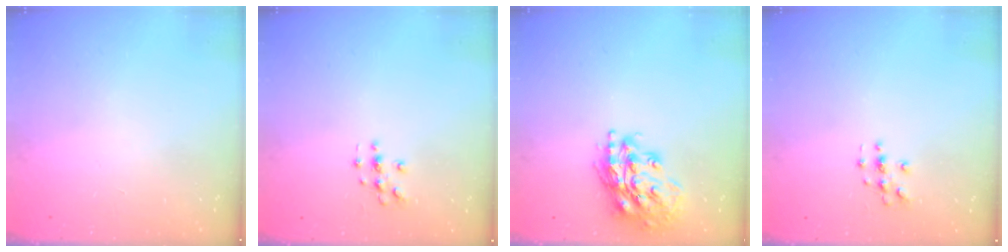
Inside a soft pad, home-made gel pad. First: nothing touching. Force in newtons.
{"total": 3.0, "press": 3.0, "slide": 0.3}
{"total": 17.4, "press": 17.3, "slide": 2.4}
{"total": 2.7, "press": 2.7, "slide": 0.3}